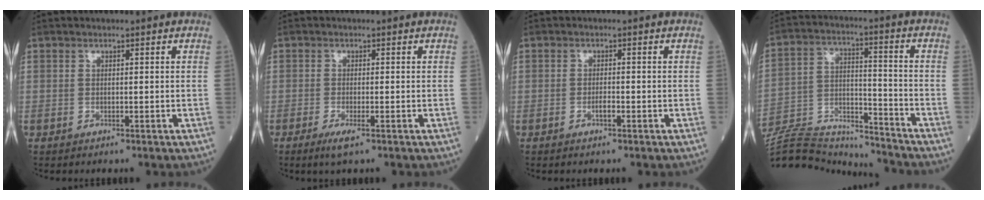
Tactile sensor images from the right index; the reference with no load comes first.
{"total": 2.6, "force": [-1.5, 0.3, 2.1], "torque": [-0.043, -0.007, -0.027]}
{"total": 1.3, "force": [-0.6, 0.3, 1.2], "torque": [-0.023, 0.000, -0.011]}
{"total": 19.2, "force": [-18.6, 3.0, 3.8], "torque": [-0.094, 0.022, -0.301]}